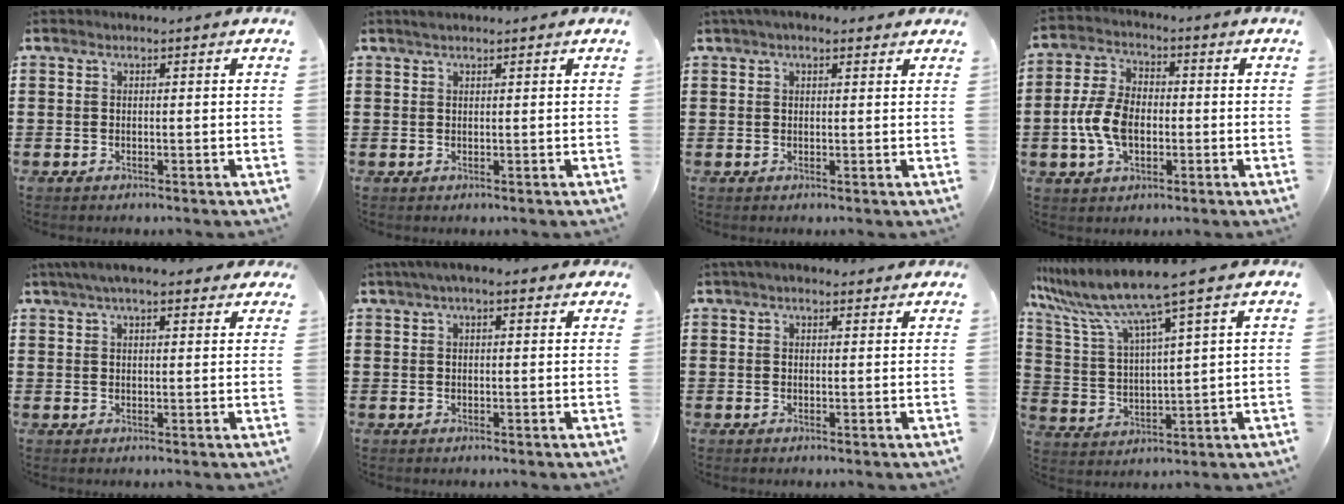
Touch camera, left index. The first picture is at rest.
{"total": 1.3, "force": [1.1, 0.2, 0.6], "torque": [-0.013, 0.002, 0.020]}
{"total": 2.5, "force": [1.7, 1.0, 1.5], "torque": [-0.034, 0.008, 0.031]}
{"total": 7.9, "force": [-1.5, 5.0, 5.9], "torque": [-0.148, 0.003, -0.036]}
{"total": 5.1, "force": [3.9, 1.2, 3.0], "torque": [-0.068, 0.003, 0.071]}
{"total": 3.5, "force": [2.2, 1.1, 2.5], "torque": [-0.052, 0.009, 0.039]}
{"total": 2.6, "force": [2.1, 1.0, 1.2], "torque": [-0.028, 0.005, 0.040]}
{"total": 8.8, "force": [7.1, -0.5, 5.2], "torque": [-0.131, -0.041, 0.116]}